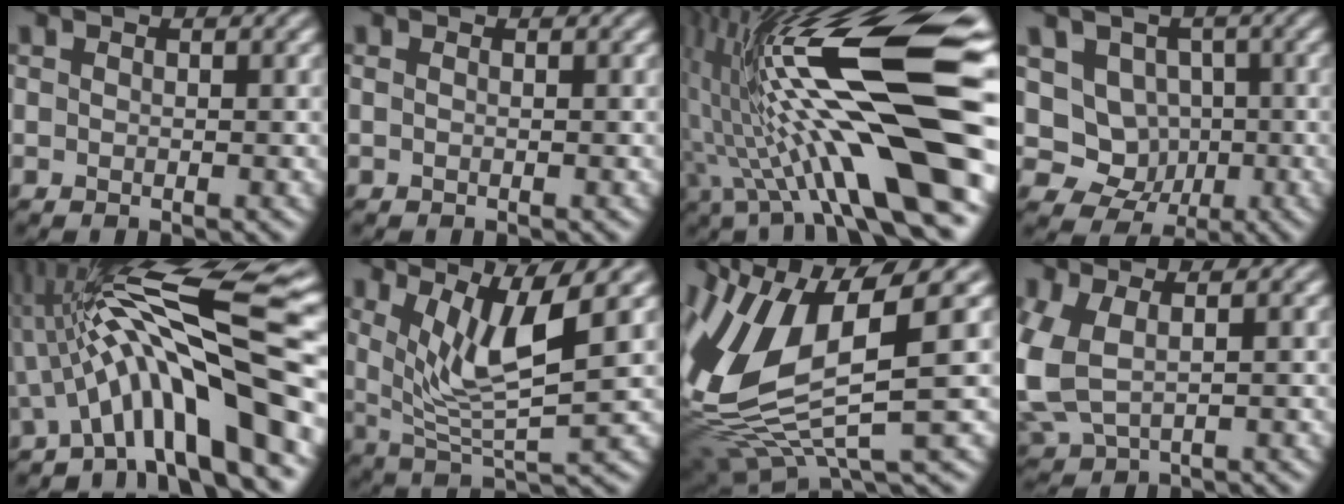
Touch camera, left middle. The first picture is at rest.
{"total": 0.0}
{"total": 16.2, "force": [1.5, 3.3, 15.8], "torque": [-0.261, 0.012, 0.024]}
{"total": 6.4, "force": [0.2, 5.8, 2.7], "torque": [-0.037, 0.023, -0.027]}
{"total": 13.1, "force": [-1.2, 2.6, 12.8], "torque": [-0.195, 0.030, -0.022]}
{"total": 5.6, "force": [2.2, 0.9, 5.1], "torque": [-0.106, -0.004, 0.046]}
{"total": 10.7, "force": [1.7, 3.8, 9.9], "torque": [-0.229, -0.008, 0.037]}
{"total": 5.2, "force": [0.4, 3.1, 4.2], "torque": [-0.118, -0.008, 0.012]}